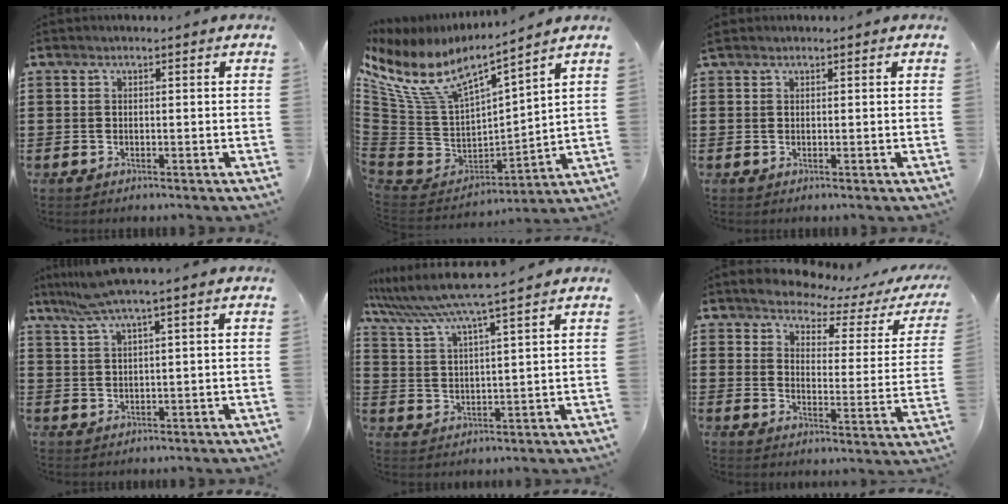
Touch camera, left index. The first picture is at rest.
{"total": 9.1, "force": [6.1, 3.0, 6.1], "torque": [-0.155, -0.050, 0.102]}
{"total": 0.7, "force": [0.6, 0.4, 0.2], "torque": [-0.006, 0.003, 0.011]}
{"total": 4.8, "force": [3.0, -0.2, 3.8], "torque": [-0.081, 0.000, 0.053]}
{"total": 6.5, "force": [5.5, -0.9, 3.3], "torque": [-0.086, -0.033, 0.092]}
{"total": 3.7, "force": [3.6, 0.6, 0.7], "torque": [-0.041, -0.026, 0.056]}